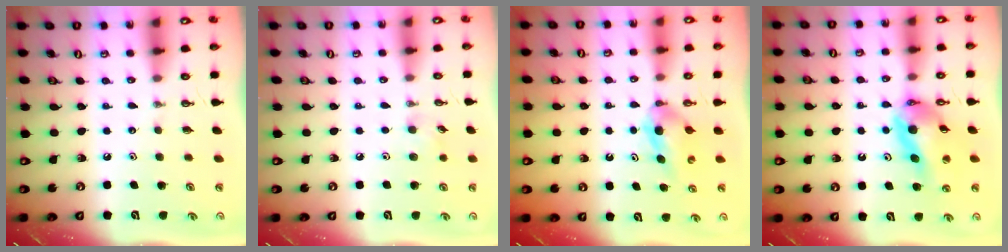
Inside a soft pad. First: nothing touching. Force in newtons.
{"total": 5.4, "press": 5.2, "slide": 1.4}
{"total": 4.3, "press": 4.2, "slide": 0.8}
{"total": 12.6, "press": 12.5, "slide": 1.6}